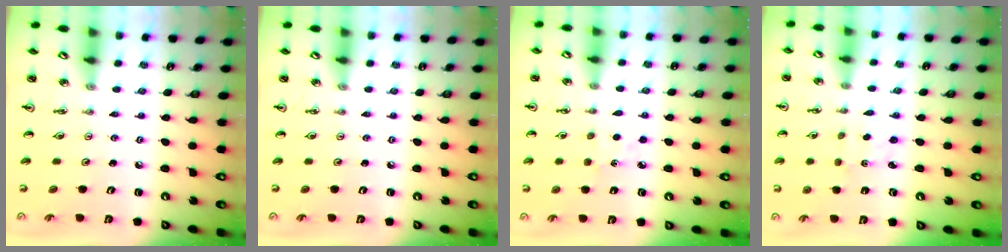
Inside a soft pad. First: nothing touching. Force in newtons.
{"total": 0.0}
{"total": 3.5, "press": 3.5, "slide": 0.4}
{"total": 1.7, "press": 1.6, "slide": 0.5}